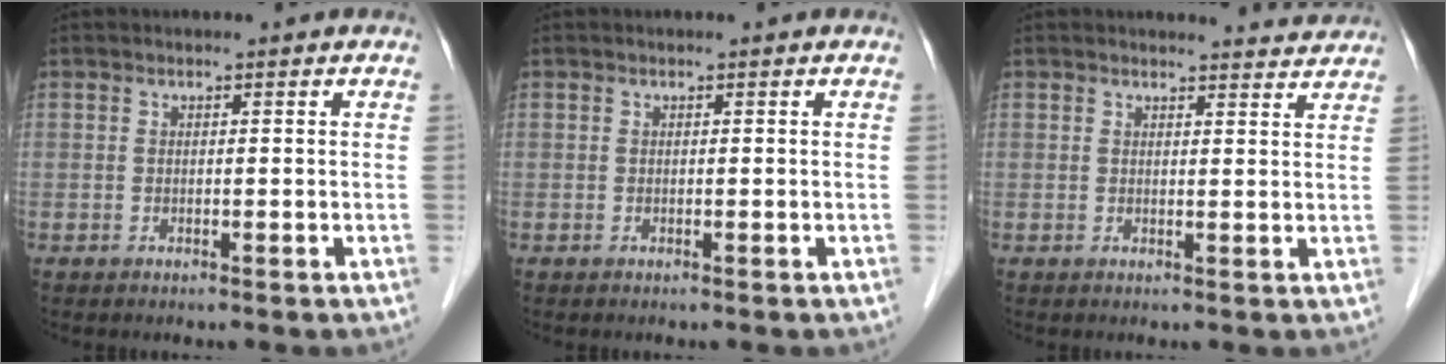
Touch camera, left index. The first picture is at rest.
{"total": 0.0}
{"total": 4.1, "force": [4.1, 0.2, 0.0], "torque": [-0.005, -0.007, 0.035]}